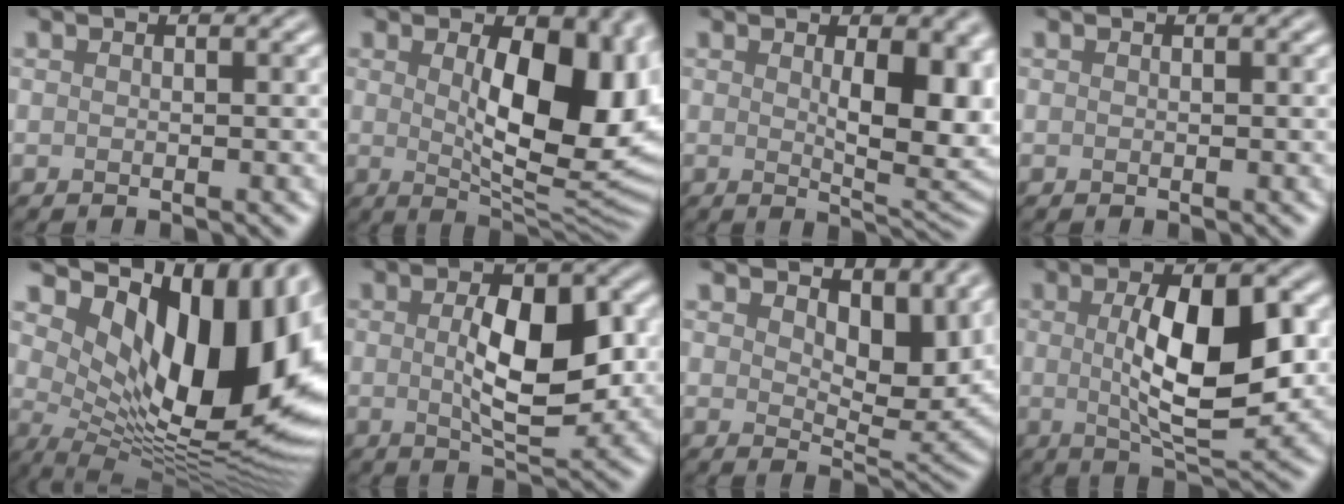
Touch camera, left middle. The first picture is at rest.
{"total": 11.9, "force": [1.6, 5.6, 10.4], "torque": [-0.134, -0.010, 0.035]}
{"total": 6.7, "force": [0.8, 2.5, 6.1], "torque": [-0.085, -0.011, 0.023]}
{"total": 0.0}
{"total": 15.0, "force": [4.2, 7.5, 12.3], "torque": [-0.167, -0.016, 0.086]}
{"total": 7.2, "force": [0.1, 3.3, 6.4], "torque": [-0.110, -0.002, 0.005]}
{"total": 5.1, "force": [2.8, 2.5, 3.4], "torque": [-0.053, -0.011, 0.040]}
{"total": 8.8, "force": [0.5, 3.2, 8.2], "torque": [-0.136, -0.004, 0.015]}